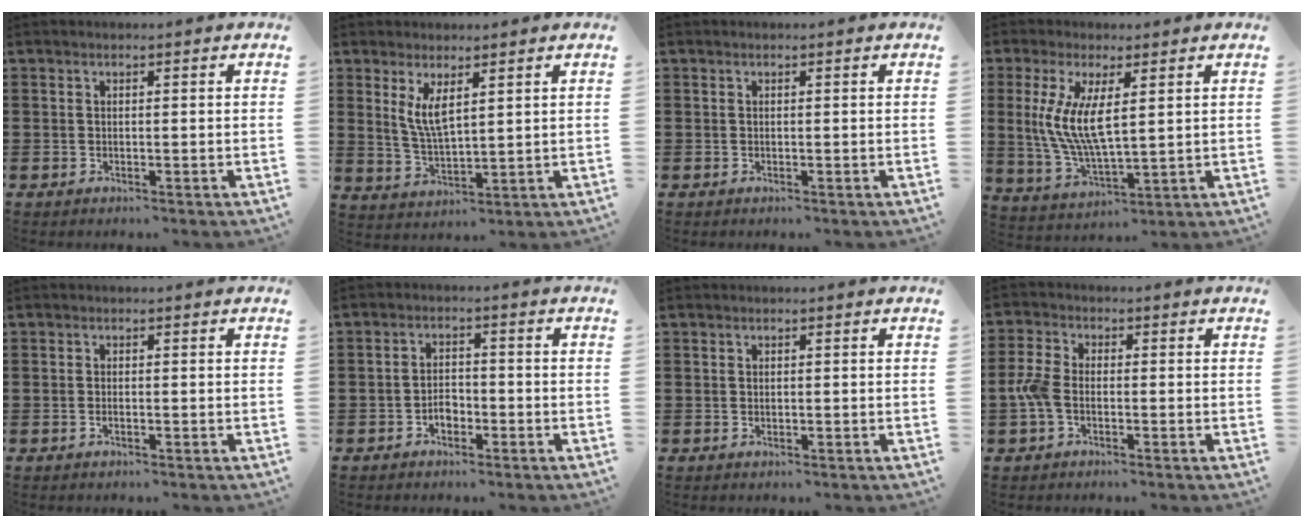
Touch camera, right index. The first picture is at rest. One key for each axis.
{"total": 4.5, "fx": 2.1, "fy": 1.2, "fz": 3.8, "tx": -0.087, "ty": -0.003, "tz": 0.036}
{"total": 0.0}
{"total": 8.6, "fx": 1.6, "fy": 2.7, "fz": 8.0, "tx": -0.177, "ty": -0.004, "tz": 0.024}
{"total": 0.6, "fx": -0.3, "fy": 0.0, "fz": 0.5, "tx": -0.009, "ty": -0.006, "tz": -0.003}
{"total": 2.6, "fx": -1.4, "fy": 1.6, "fz": 1.5, "tx": -0.029, "ty": 0.003, "tz": -0.028}
{"total": 0.0}
{"total": 4.1, "fx": -1.1, "fy": 2.4, "fz": 3.1, "tx": -0.086, "ty": -0.003, "tz": -0.029}